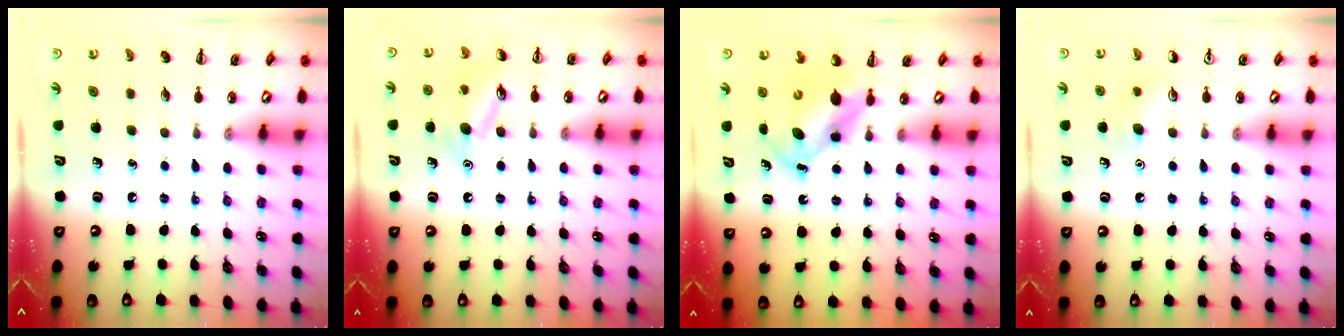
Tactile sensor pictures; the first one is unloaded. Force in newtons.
{"total": 11.6, "press": 11.5, "slide": 1.7}
{"total": 5.5, "press": 5.4, "slide": 0.9}
{"total": 6.5, "press": 6.3, "slide": 1.5}